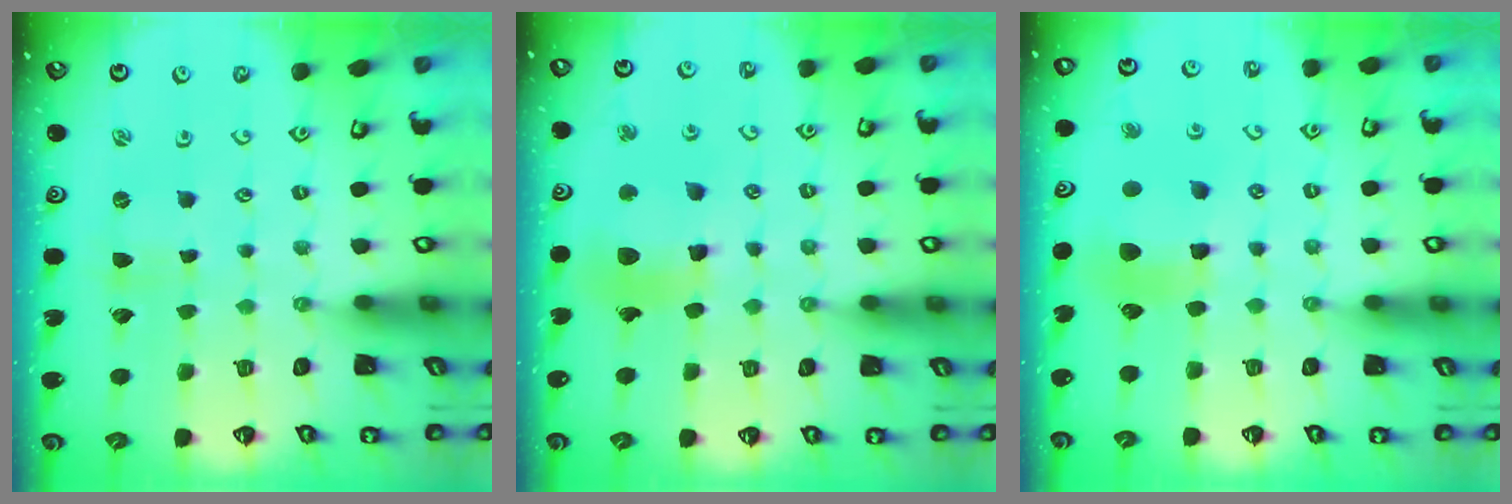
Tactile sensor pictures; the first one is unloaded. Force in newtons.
{"total": 12.0, "press": 11.9, "slide": 1.5}
{"total": 9.5, "press": 9.3, "slide": 1.7}